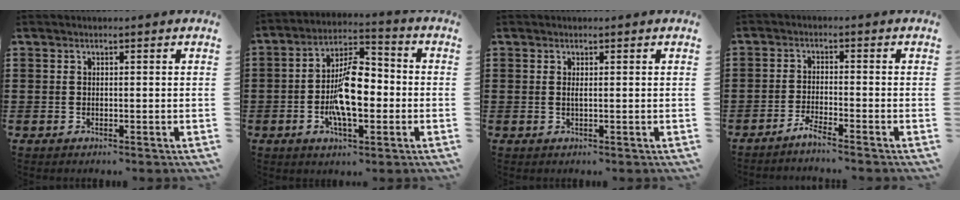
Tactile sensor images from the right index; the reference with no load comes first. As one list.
[{"total": 10.6, "force": [-2.1, 4.5, 9.4], "torque": [-0.190, -0.006, -0.043]}, {"total": 0.7, "force": [0.1, 0.1, 0.7], "torque": [-0.014, -0.001, 0.002]}, {"total": 2.4, "force": [-2.2, -0.6, 0.8], "torque": [-0.022, -0.004, -0.044]}]